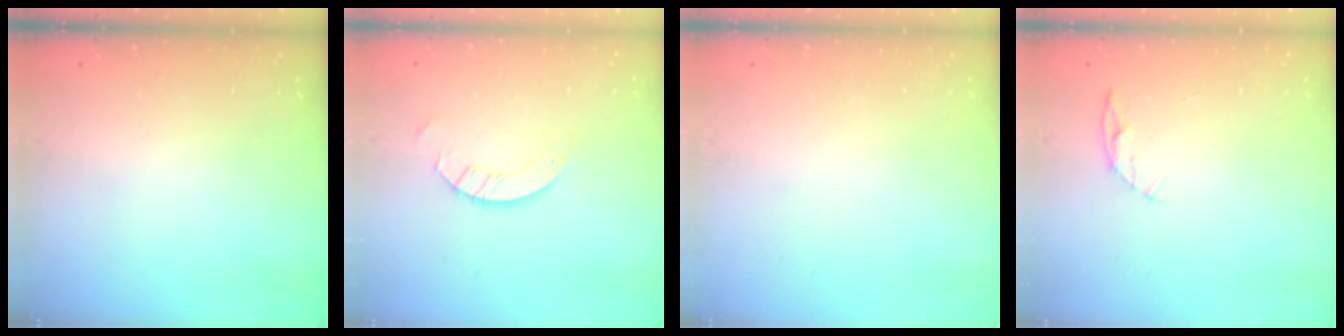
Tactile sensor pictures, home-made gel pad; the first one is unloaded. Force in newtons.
{"total": 3.5, "press": 3.5, "slide": 0.3}
{"total": 0.0}
{"total": 5.7, "press": 5.6, "slide": 0.7}